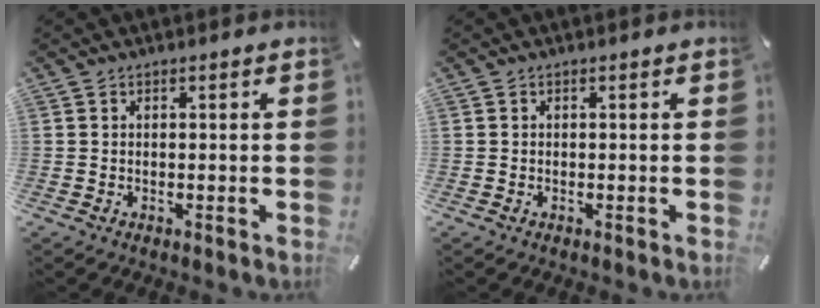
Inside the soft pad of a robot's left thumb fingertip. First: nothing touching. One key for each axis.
{"total": 0.0}